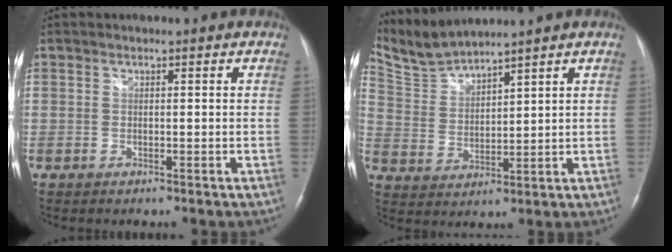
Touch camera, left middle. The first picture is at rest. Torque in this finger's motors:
{"motor_torque": [-0.10, -0.47, -0.17, -0.01]}